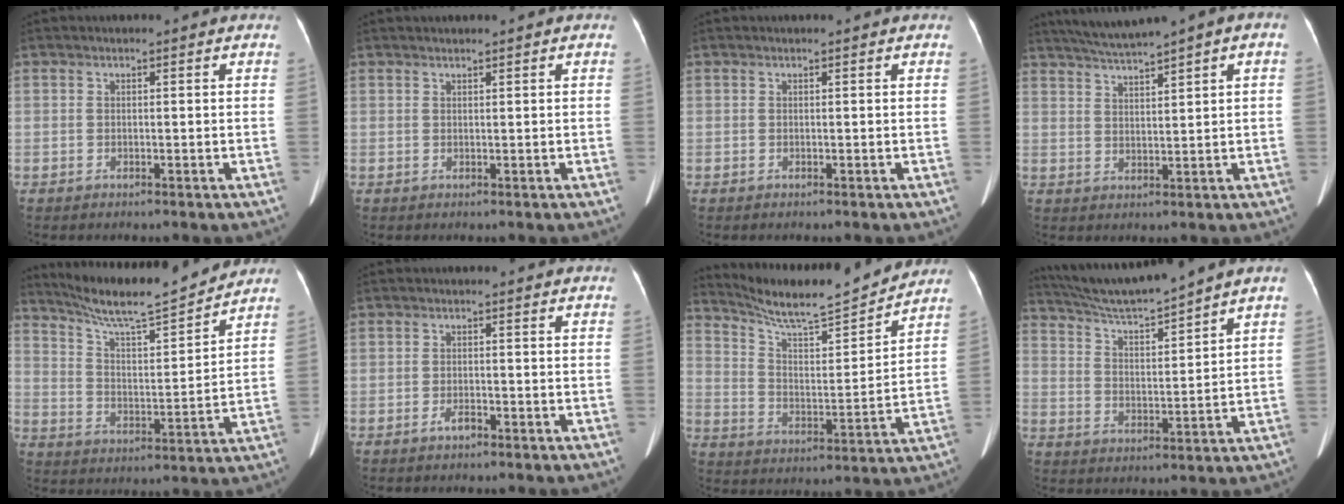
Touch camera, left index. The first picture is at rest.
{"total": 0.7, "force": [0.6, 0.0, 0.3], "torque": [-0.003, 0.011, 0.014]}
{"total": 0.0}
{"total": 7.3, "force": [5.1, 0.0, 5.3], "torque": [-0.087, 0.025, 0.086]}
{"total": 15.1, "force": [13.9, 0.4, 5.7], "torque": [-0.105, 0.000, 0.228]}
{"total": 1.6, "force": [-1.1, 0.5, 1.0], "torque": [-0.021, 0.000, -0.018]}
{"total": 16.0, "force": [15.0, 0.7, 5.4], "torque": [-0.100, -0.004, 0.240]}
{"total": 11.5, "force": [10.5, -1.6, 4.4], "torque": [-0.081, 0.006, 0.188]}